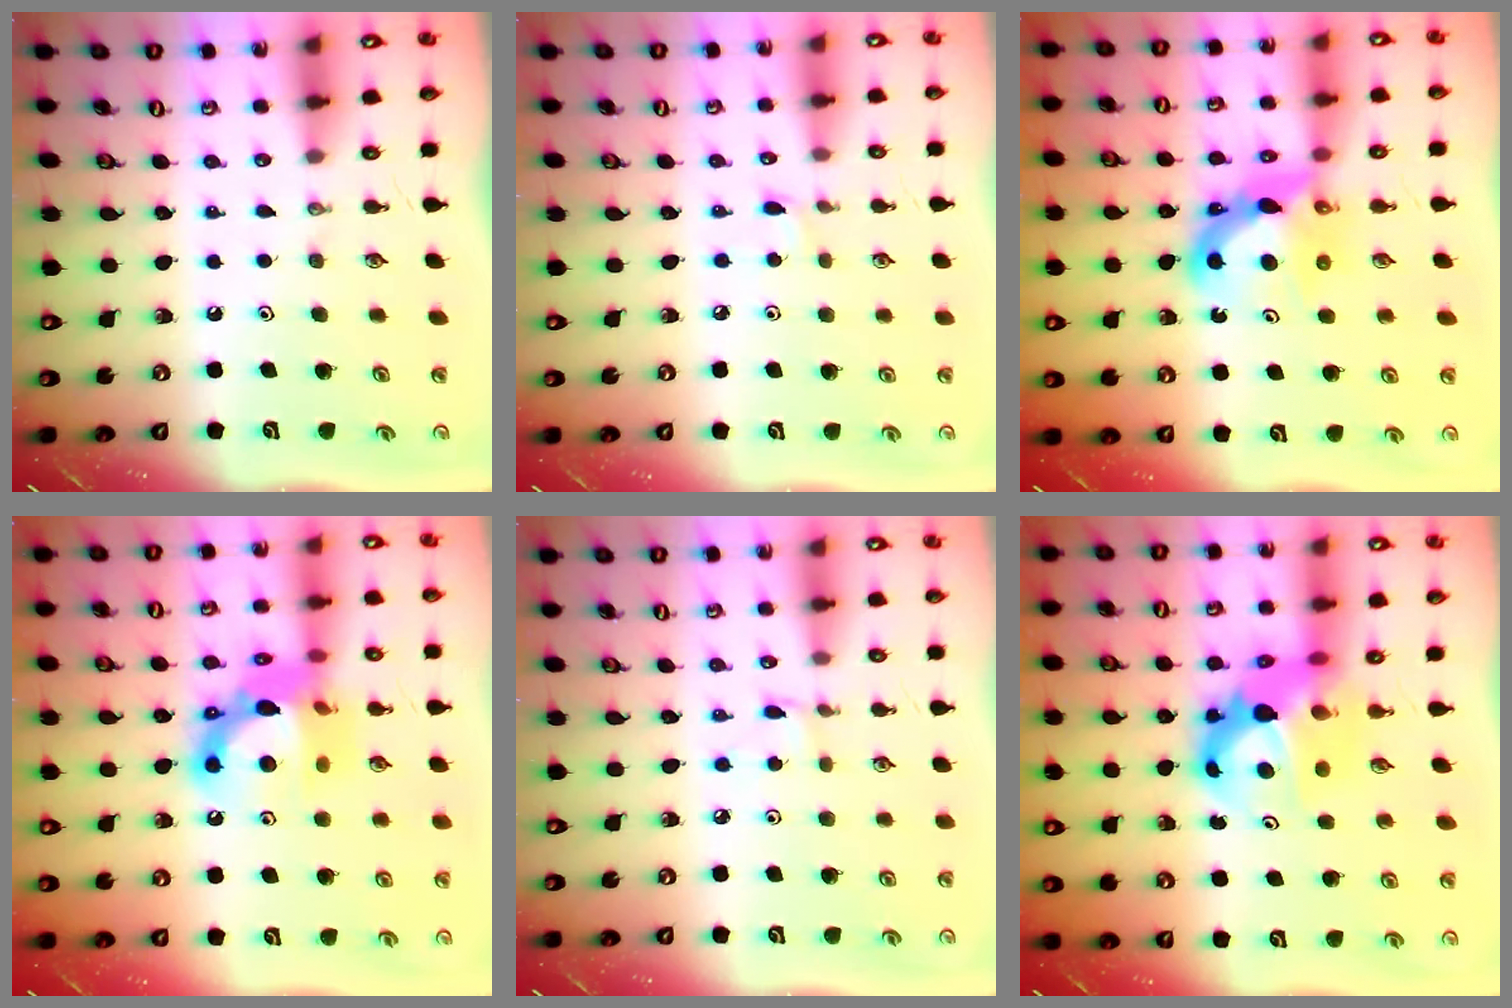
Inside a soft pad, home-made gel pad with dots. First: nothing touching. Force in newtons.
{"total": 1.8, "press": 1.7, "slide": 0.2}
{"total": 9.1, "press": 9.1, "slide": 1.0}
{"total": 15.6, "press": 15.5, "slide": 1.0}
{"total": 1.6, "press": 1.5, "slide": 0.2}
{"total": 9.2, "press": 9.1, "slide": 0.8}